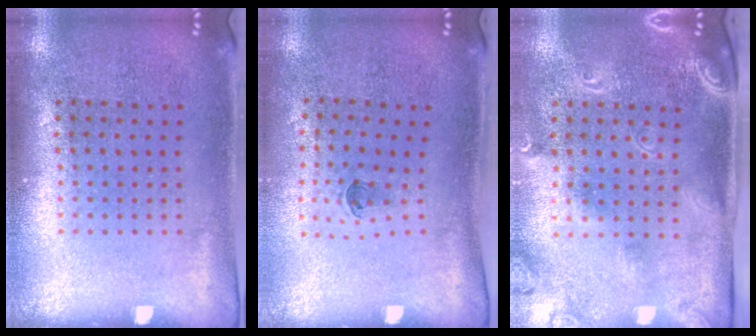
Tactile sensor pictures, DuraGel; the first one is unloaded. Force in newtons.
{"total": 0.5, "press": 0.3, "slide": 0.4}
{"total": 2.4, "press": 1.8, "slide": 1.6}